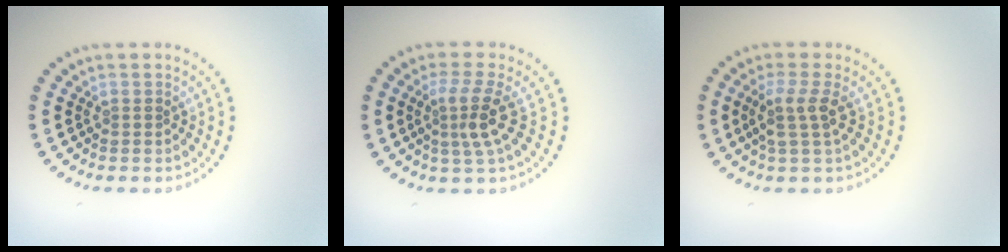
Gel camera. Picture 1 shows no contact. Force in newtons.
{"total": 3.0, "press": 2.3, "slide": 2.0}
{"total": 2.6, "press": 2.0, "slide": 1.6}